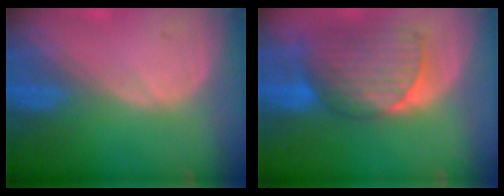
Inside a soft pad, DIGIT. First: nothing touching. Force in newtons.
{"total": 9.2, "press": 8.3, "slide": 3.9}